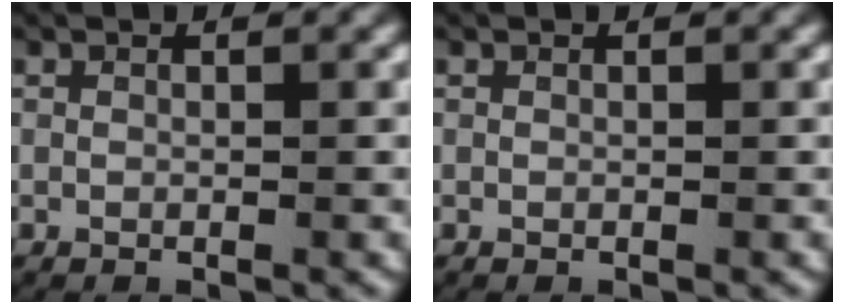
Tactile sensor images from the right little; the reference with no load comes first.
{"total": 0.0}